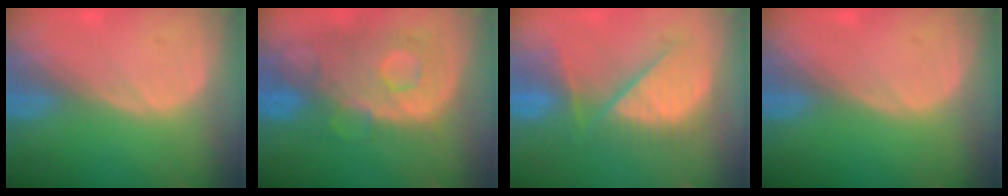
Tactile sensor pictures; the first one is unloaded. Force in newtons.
{"total": 11.4, "press": 9.8, "slide": 5.8}
{"total": 9.1, "press": 8.9, "slide": 2.0}
{"total": 0.0}